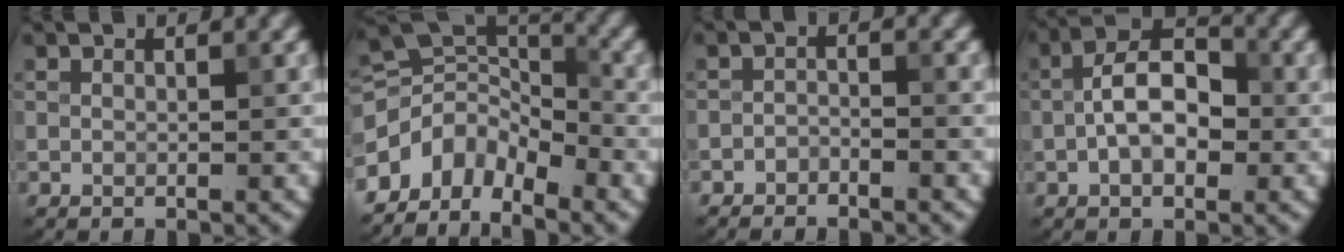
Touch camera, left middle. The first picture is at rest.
{"total": 5.0, "force": [-3.8, 2.4, 2.1], "torque": [-0.024, 0.003, -0.079]}
{"total": 1.7, "force": [-1.6, 0.4, 0.3], "torque": [-0.004, 0.003, -0.031]}
{"total": 5.5, "force": [-0.8, 3.0, 4.5], "torque": [-0.078, 0.014, -0.020]}